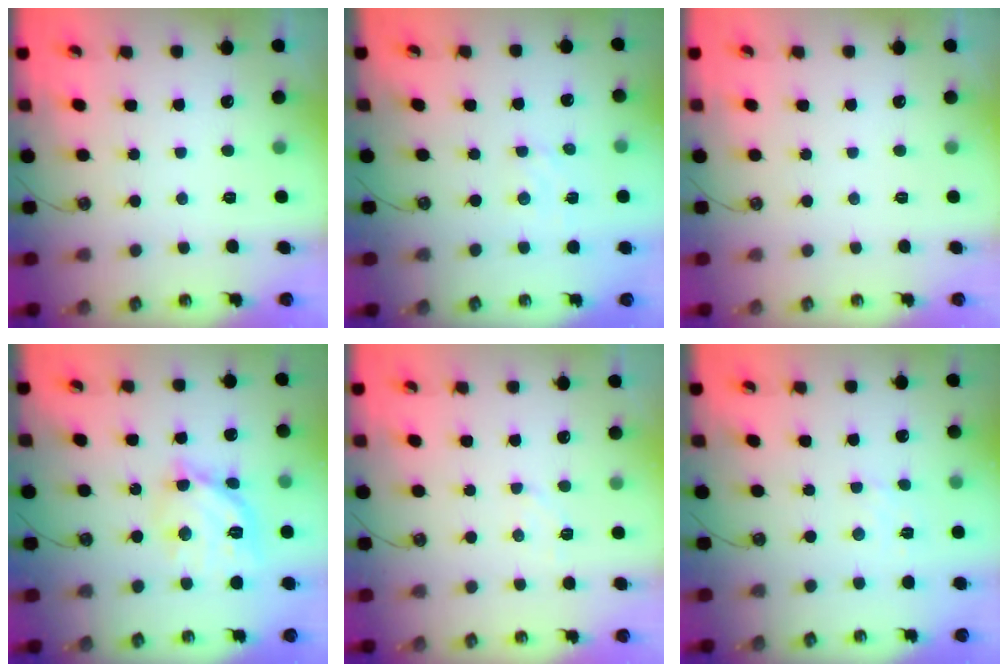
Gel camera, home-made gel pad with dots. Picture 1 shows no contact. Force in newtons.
{"total": 2.8, "press": 2.8, "slide": 0.5}
{"total": 0.0}
{"total": 13.7, "press": 13.6, "slide": 1.2}
{"total": 2.9, "press": 2.9, "slide": 0.4}
{"total": 2.8, "press": 2.8, "slide": 0.5}